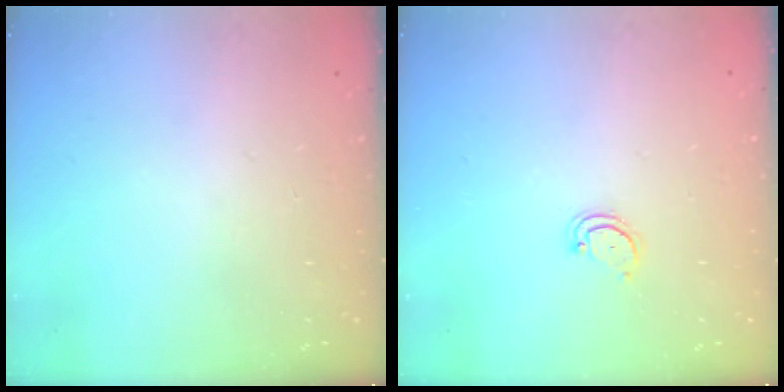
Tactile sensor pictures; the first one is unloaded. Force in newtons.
{"total": 3.3, "press": 3.3, "slide": 0.5}